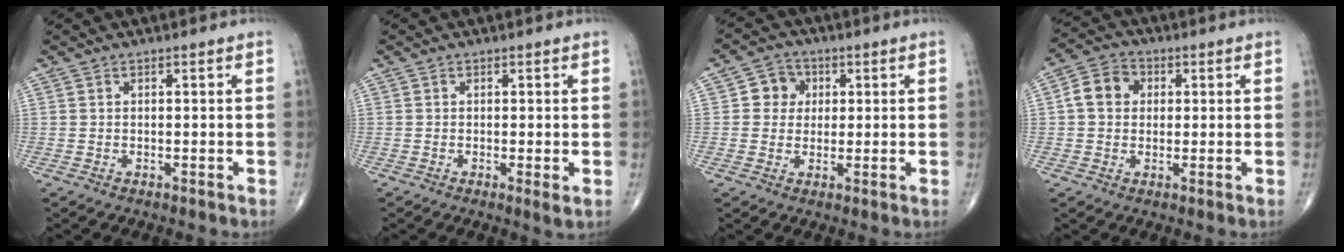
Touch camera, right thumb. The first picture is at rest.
{"total": 1.7, "force": [-0.2, 0.2, 1.7], "torque": [-0.034, -0.008, -0.006]}
{"total": 5.1, "force": [1.0, 4.8, 1.7], "torque": [0.006, 0.006, 0.008]}
{"total": 6.7, "force": [0.9, 5.6, 3.6], "torque": [-0.051, 0.014, 0.007]}